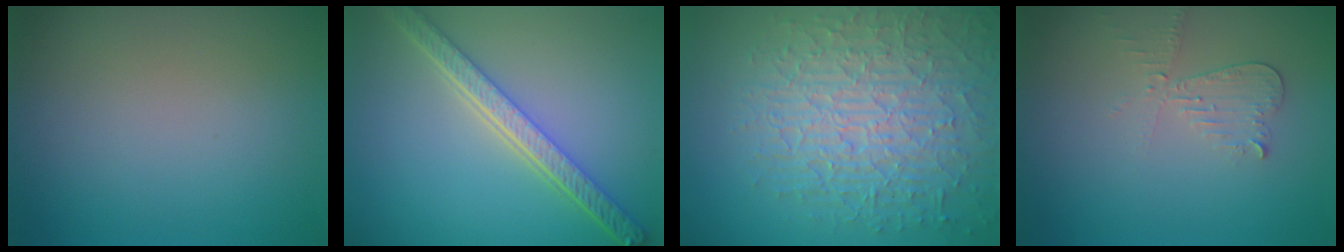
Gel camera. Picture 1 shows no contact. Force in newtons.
{"total": 5.3, "press": 4.1, "slide": 3.4}
{"total": 9.0, "press": 6.2, "slide": 6.5}
{"total": 2.1, "press": 2.1, "slide": 0.1}